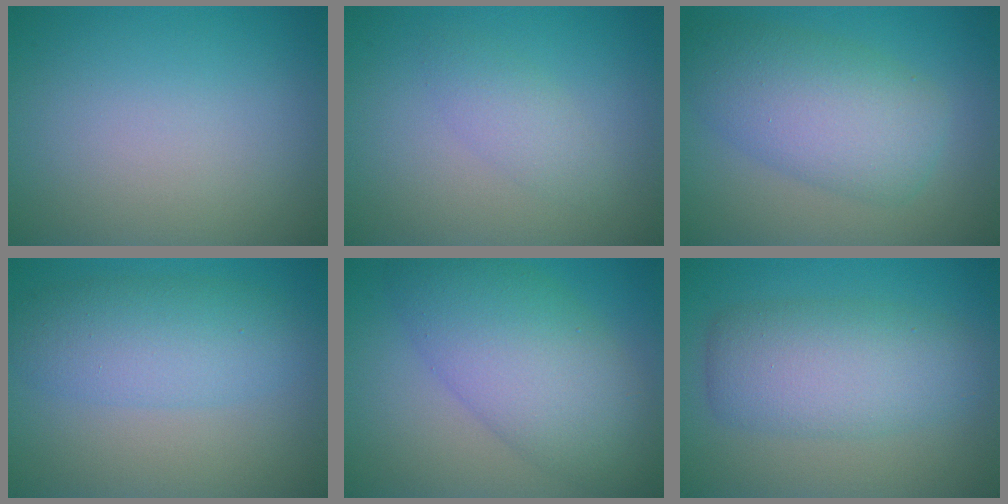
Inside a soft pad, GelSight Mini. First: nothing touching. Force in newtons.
{"total": 1.8, "press": 1.8, "slide": 0.2}
{"total": 6.7, "press": 6.7, "slide": 0.2}
{"total": 3.4, "press": 3.4, "slide": 0.2}
{"total": 8.2, "press": 8.2, "slide": 0.2}
{"total": 5.8, "press": 5.8, "slide": 0.2}